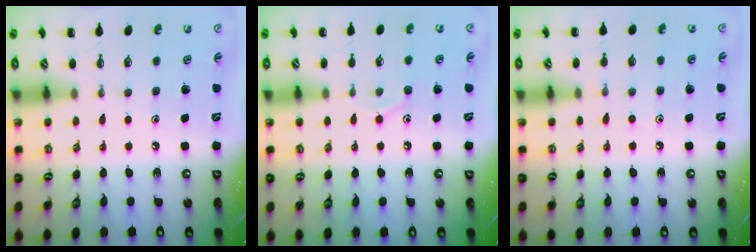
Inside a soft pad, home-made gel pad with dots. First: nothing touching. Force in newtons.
{"total": 8.9, "press": 8.7, "slide": 1.7}
{"total": 4.0, "press": 3.7, "slide": 1.5}